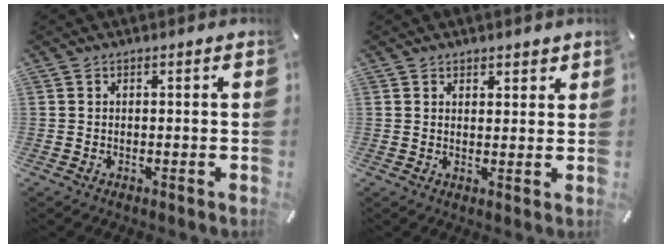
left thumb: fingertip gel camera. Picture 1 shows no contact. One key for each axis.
{"total": 2.5, "fx": 1.7, "fy": 1.9, "fz": 0.1, "tx": 0.019, "ty": -0.008, "tz": 0.026}